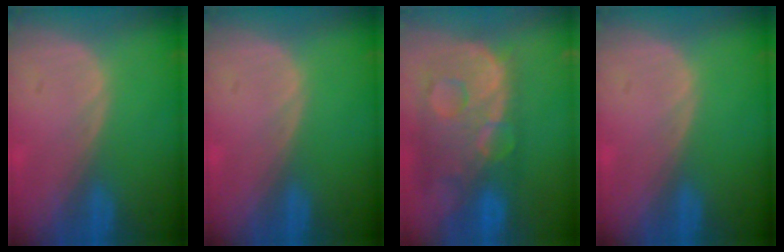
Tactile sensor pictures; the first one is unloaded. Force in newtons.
{"total": 0.0}
{"total": 13.8, "press": 11.2, "slide": 8.0}
{"total": 0.0}